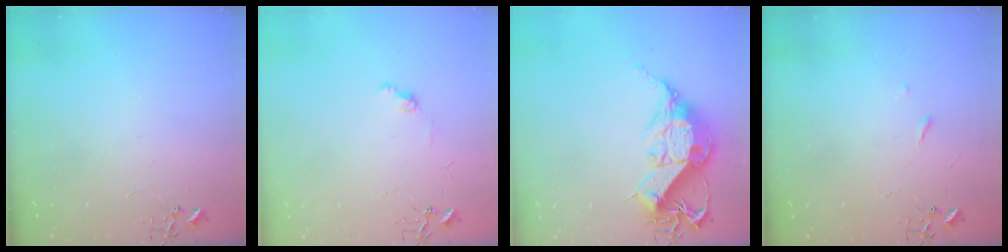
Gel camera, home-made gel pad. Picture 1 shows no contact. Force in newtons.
{"total": 5.8, "press": 5.7, "slide": 0.6}
{"total": 15.7, "press": 15.6, "slide": 1.4}
{"total": 2.9, "press": 2.8, "slide": 0.5}